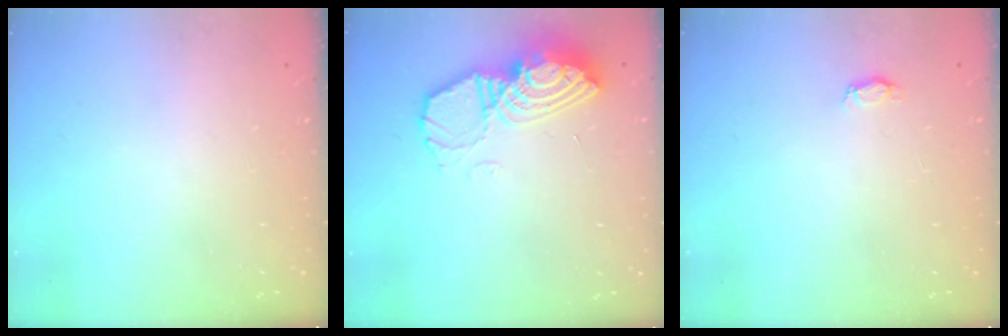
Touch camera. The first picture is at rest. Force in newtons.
{"total": 12.9, "press": 12.9, "slide": 1.1}
{"total": 3.7, "press": 3.6, "slide": 0.5}